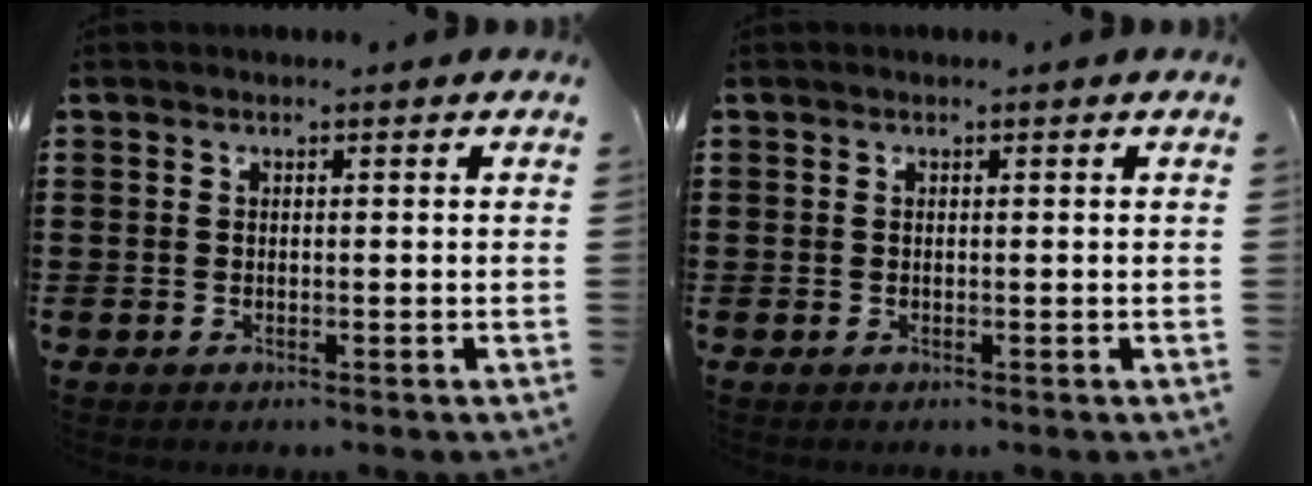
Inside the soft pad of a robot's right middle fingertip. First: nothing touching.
{"total": 0.0}